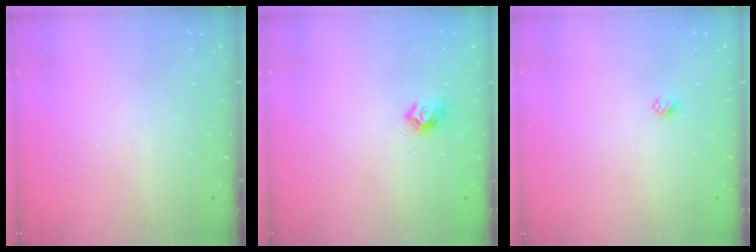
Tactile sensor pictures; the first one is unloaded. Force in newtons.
{"total": 7.1, "press": 7.1, "slide": 0.5}
{"total": 2.3, "press": 2.3, "slide": 0.2}